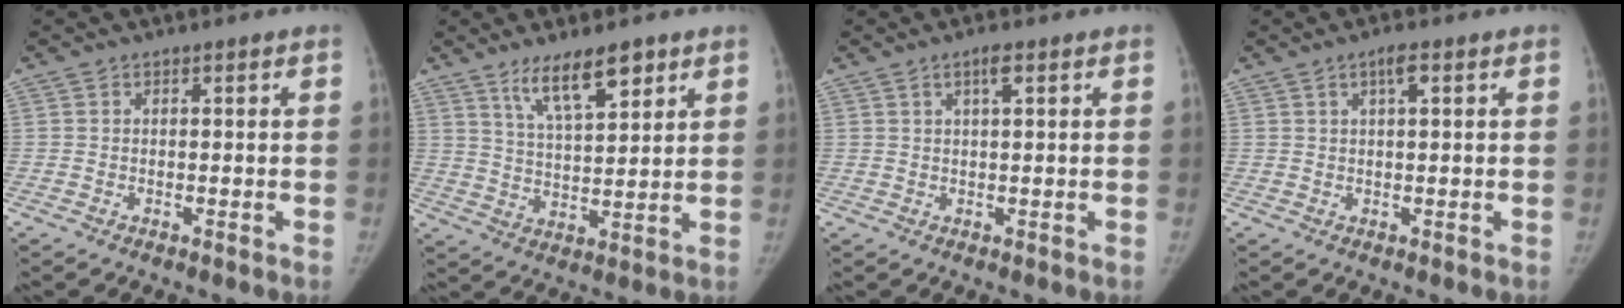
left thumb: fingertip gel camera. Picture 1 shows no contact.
{"total": 9.5, "force": [6.2, 2.8, 6.6], "torque": [-0.100, -0.036, 0.116]}
{"total": 2.4, "force": [1.2, 0.4, 2.0], "torque": [-0.037, 0.001, 0.021]}
{"total": 2.5, "force": [1.1, 0.5, 2.2], "torque": [-0.041, 0.003, 0.019]}